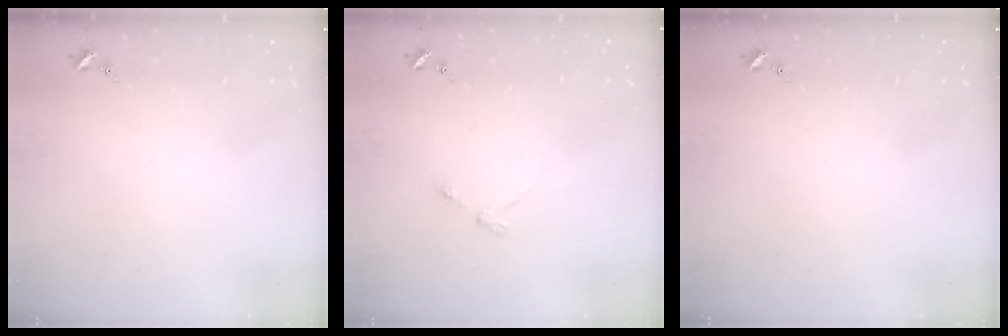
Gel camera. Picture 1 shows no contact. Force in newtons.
{"total": 3.0, "press": 2.9, "slide": 0.5}
{"total": 0.0}